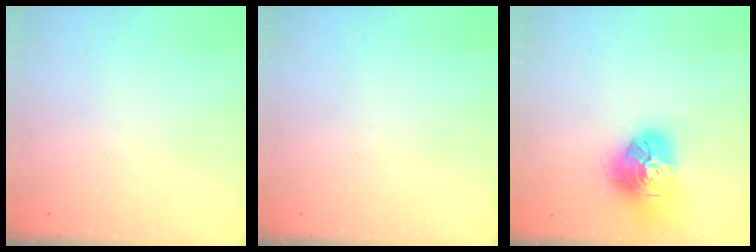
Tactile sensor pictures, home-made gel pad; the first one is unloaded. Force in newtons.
{"total": 0.0}
{"total": 18.3, "press": 18.2, "slide": 2.1}